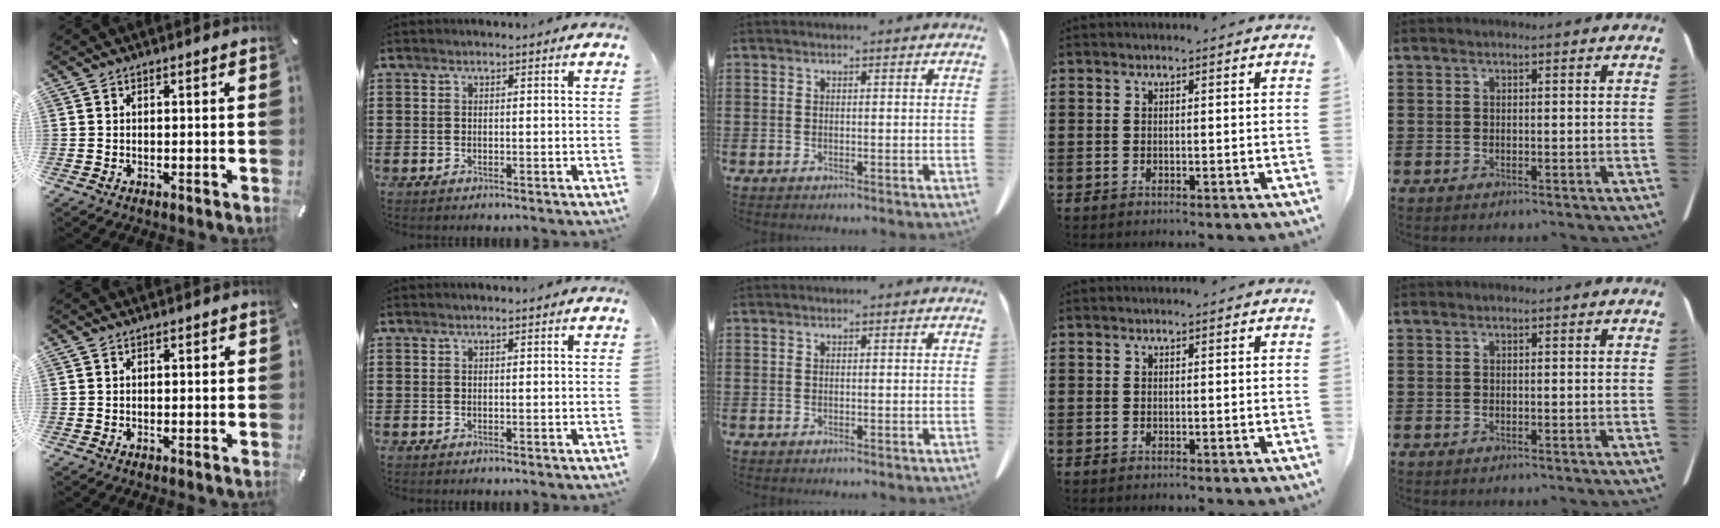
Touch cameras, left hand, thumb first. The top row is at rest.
{"thumb": {"total": 0.5, "force": [0.1, 0.4, 0.3], "torque": [-0.007, 0.002, 0.001]}}